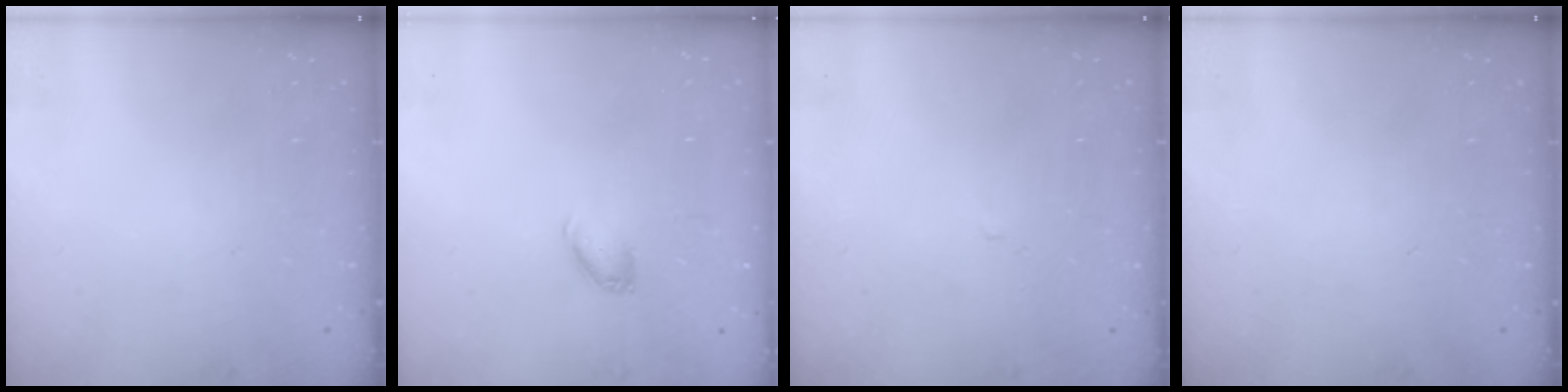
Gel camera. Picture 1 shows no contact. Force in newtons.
{"total": 5.7, "press": 5.6, "slide": 0.8}
{"total": 1.7, "press": 1.7, "slide": 0.3}
{"total": 0.0}